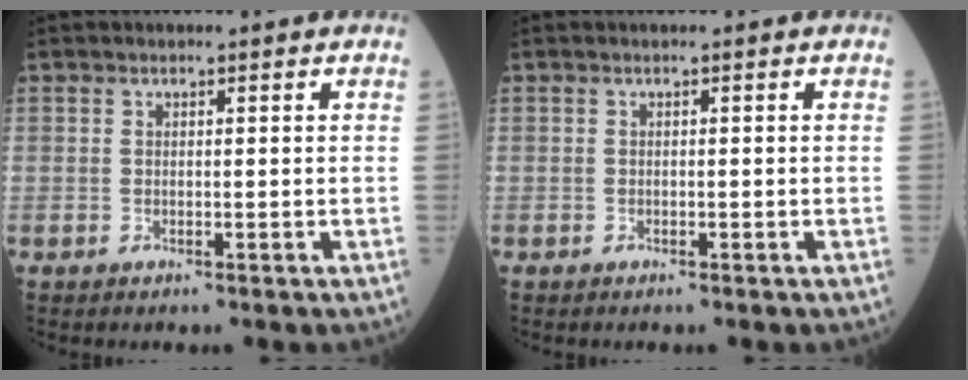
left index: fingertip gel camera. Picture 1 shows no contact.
{"total": 0.0}